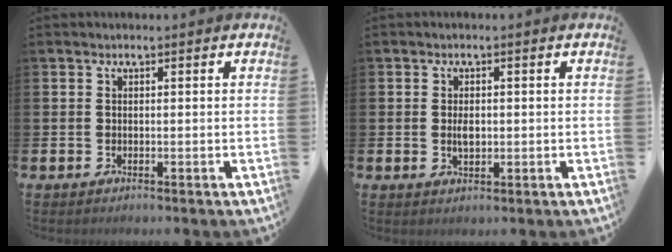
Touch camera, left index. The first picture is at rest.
{"total": 2.2, "force": [0.0, 1.2, 1.9], "torque": [-0.028, 0.001, -0.003]}